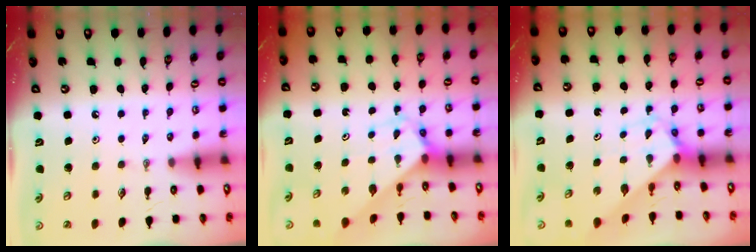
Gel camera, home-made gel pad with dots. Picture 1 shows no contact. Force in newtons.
{"total": 2.7, "press": 2.7, "slide": 0.1}
{"total": 2.7, "press": 2.7, "slide": 0.2}